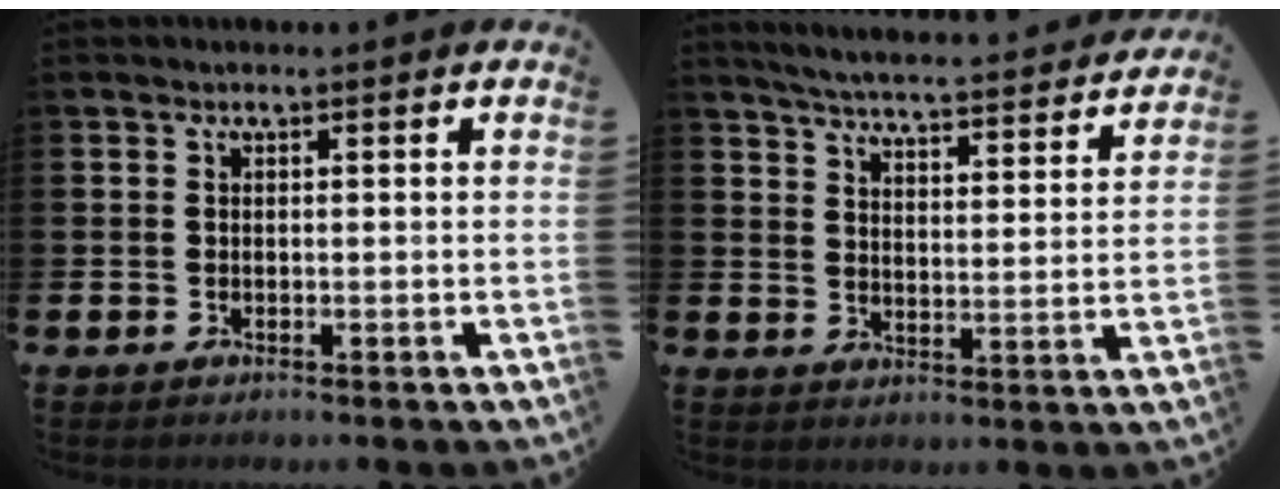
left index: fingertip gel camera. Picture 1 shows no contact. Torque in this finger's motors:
{"motor_torque": [0.73, -1.40, 0.31, 0.05]}